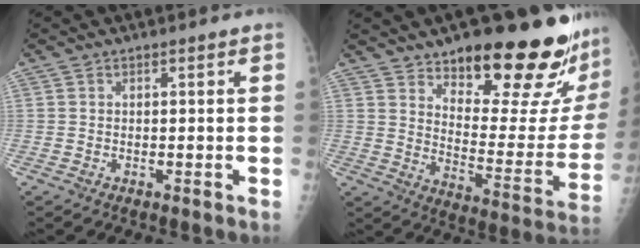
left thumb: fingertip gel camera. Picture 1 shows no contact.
{"total": 25.7, "force": [19.2, 7.4, 15.4], "torque": [-0.173, -0.119, 0.262]}